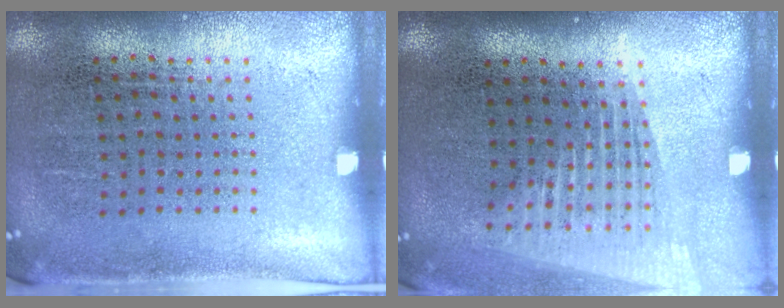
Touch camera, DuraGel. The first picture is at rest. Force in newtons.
{"total": 1.5, "press": 1.3, "slide": 0.8}